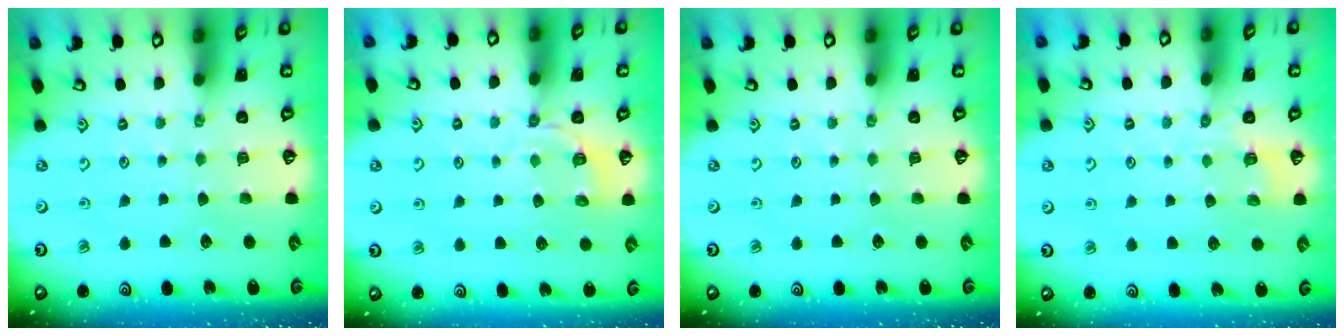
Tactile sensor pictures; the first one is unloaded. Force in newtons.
{"total": 4.0, "press": 3.4, "slide": 1.9}
{"total": 0.0}
{"total": 2.3, "press": 1.7, "slide": 1.6}